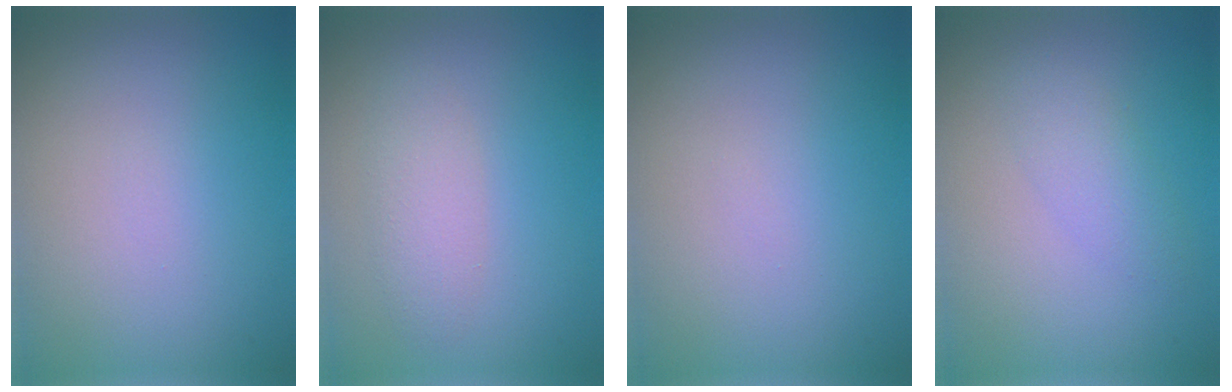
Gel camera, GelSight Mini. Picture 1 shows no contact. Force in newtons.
{"total": 2.3, "press": 2.3, "slide": 0.2}
{"total": 0.0}
{"total": 2.1, "press": 2.1, "slide": 0.1}